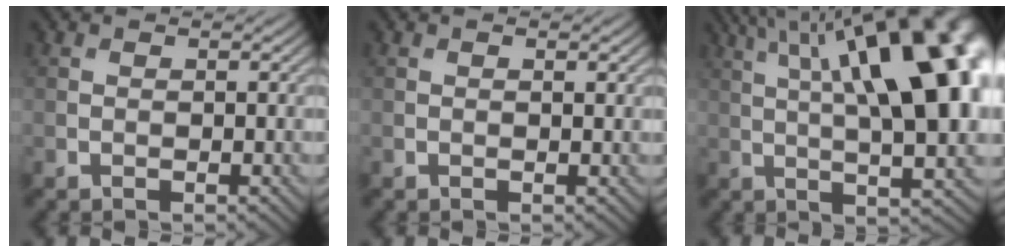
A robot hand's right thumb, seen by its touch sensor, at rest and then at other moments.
{"total": 0.7, "force": [0.3, 0.1, 0.6], "torque": [-0.008, -0.001, 0.004]}
{"total": 19.4, "force": [5.7, 6.8, 17.3], "torque": [-0.238, 0.048, 0.080]}